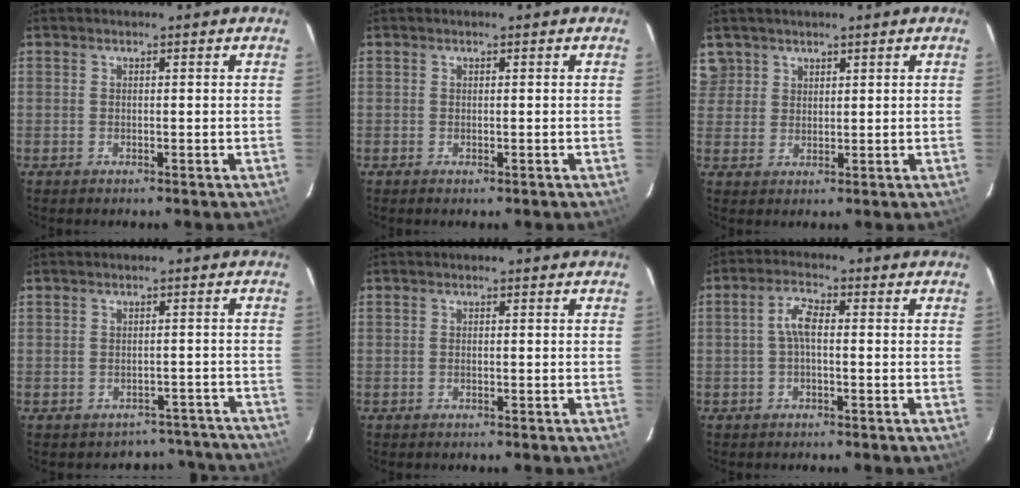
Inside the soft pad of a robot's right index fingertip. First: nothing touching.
{"total": 0.0}
{"total": 5.0, "force": [3.1, 3.9, 0.3], "torque": [0.001, 0.019, 0.062]}
{"total": 8.5, "force": [-7.2, 4.4, 0.0], "torque": [0.020, 0.044, -0.065]}
{"total": 0.0}
{"total": 3.7, "force": [-0.2, 1.4, 3.4], "torque": [-0.071, 0.013, -0.005]}